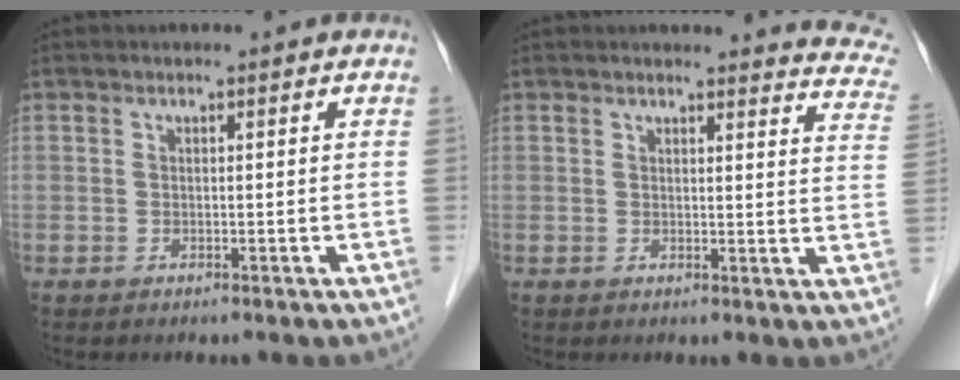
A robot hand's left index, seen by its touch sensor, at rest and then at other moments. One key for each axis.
{"total": 9.7, "fx": 9.6, "fy": 0.9, "fz": 1.2, "tx": 0.019, "ty": -0.075, "tz": 0.064}